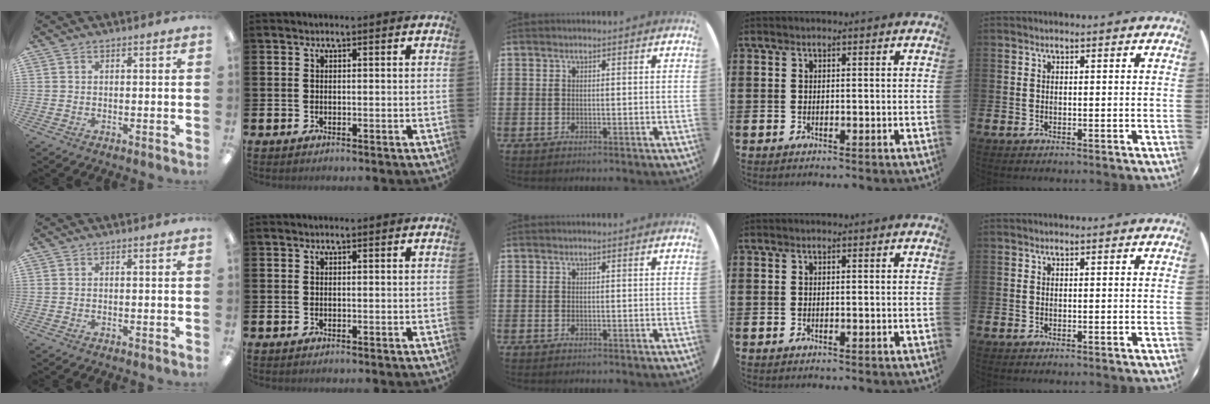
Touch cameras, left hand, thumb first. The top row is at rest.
{}